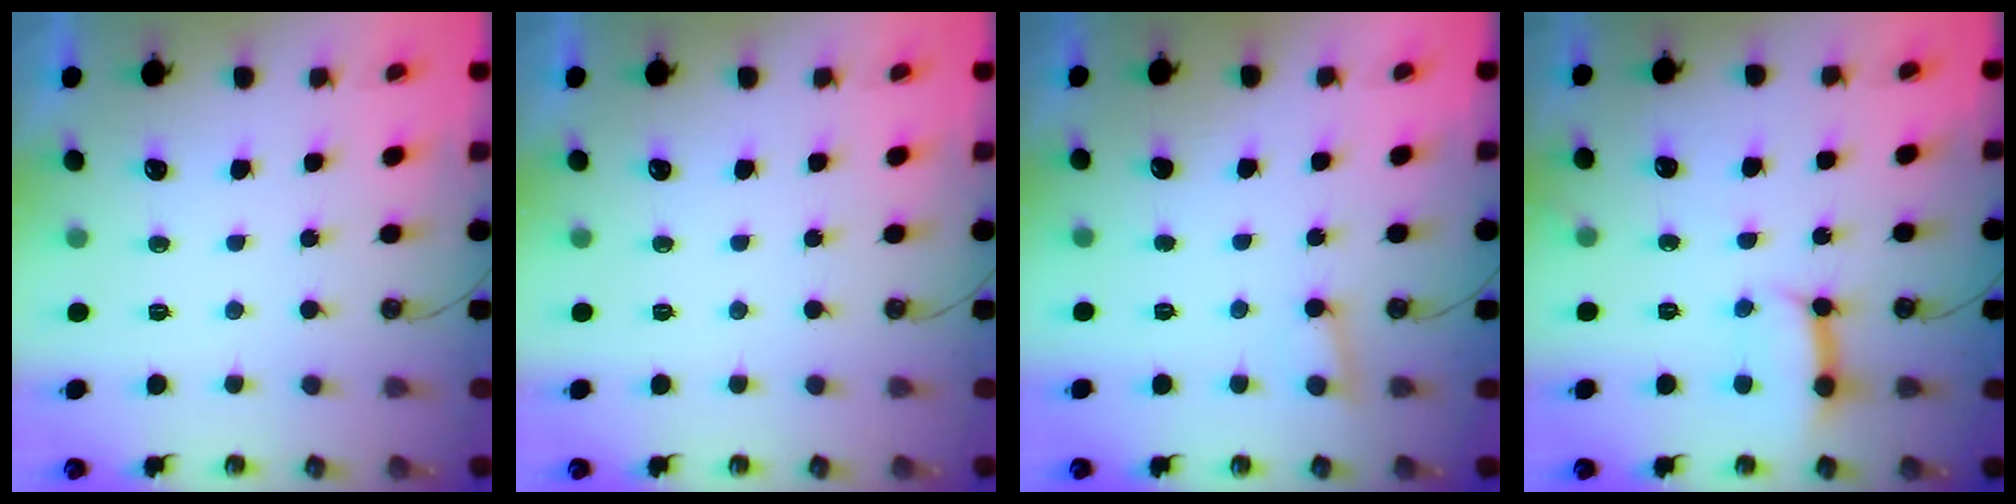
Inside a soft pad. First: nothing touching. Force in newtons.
{"total": 0.0}
{"total": 3.9, "press": 3.8, "slide": 0.4}
{"total": 9.8, "press": 9.7, "slide": 1.4}